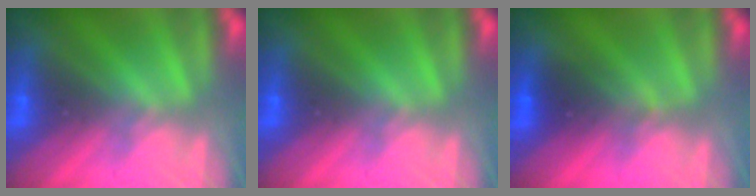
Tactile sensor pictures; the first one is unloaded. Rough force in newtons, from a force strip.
{"total": 0.0}
{"total": 2.8}